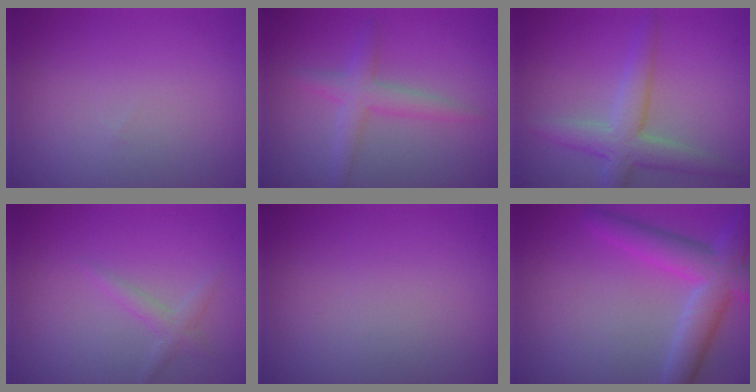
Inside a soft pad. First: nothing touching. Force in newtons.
{"total": 2.7, "press": 2.7, "slide": 0.1}
{"total": 4.1, "press": 4.1, "slide": 0.4}
{"total": 1.3, "press": 1.3, "slide": 0.0}
{"total": 0.0}
{"total": 5.5, "press": 5.5, "slide": 0.3}